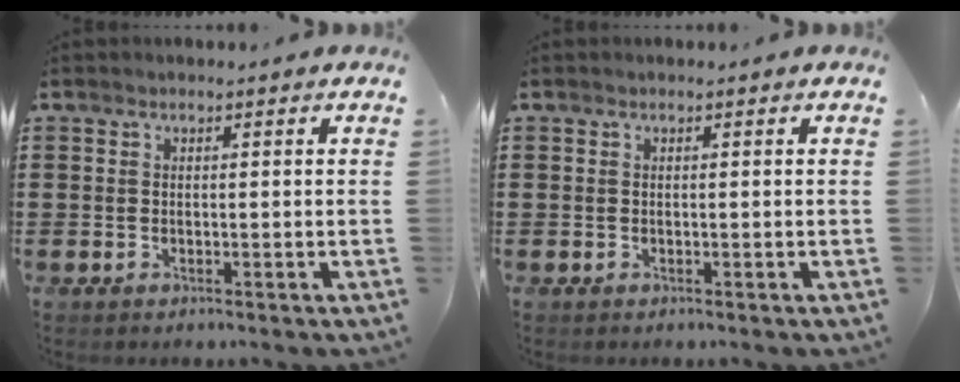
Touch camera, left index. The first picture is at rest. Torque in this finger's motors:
{"motor_torque": [0.01, 0.02, 0.03, -0.01]}